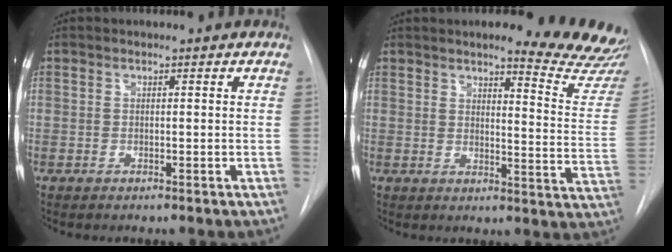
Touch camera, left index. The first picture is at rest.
{"total": 14.3, "force": [13.2, 1.0, 5.2], "torque": [-0.044, -0.102, 0.131]}